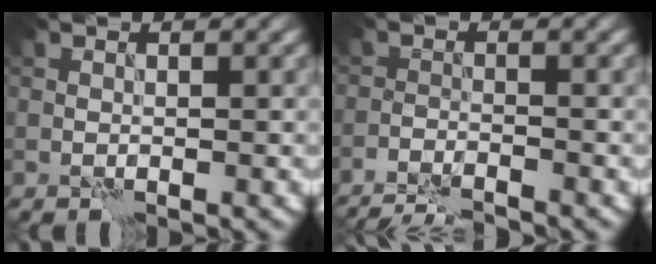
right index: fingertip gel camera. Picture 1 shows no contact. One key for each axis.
{"total": 4.9, "fx": -4.7, "fy": 0.7, "fz": 1.5, "tx": -0.029, "ty": -0.007, "tz": -0.075}